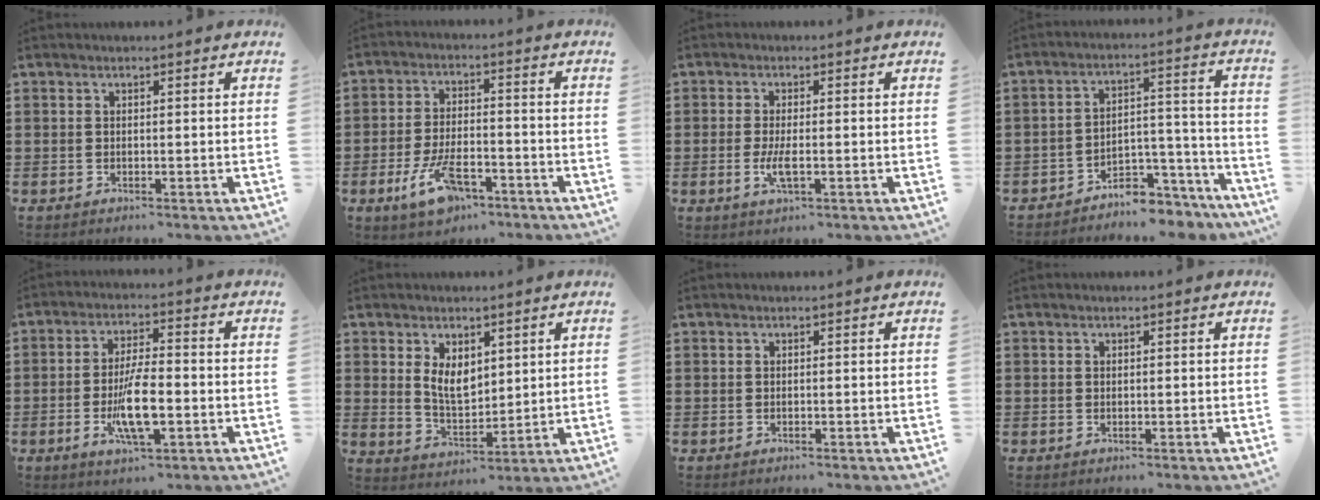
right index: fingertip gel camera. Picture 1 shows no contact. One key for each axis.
{"total": 8.6, "fx": -4.5, "fy": 3.7, "fz": 6.3, "tx": -0.136, "ty": 0.001, "tz": -0.082}
{"total": 3.6, "fx": -0.9, "fy": 0.9, "fz": 3.3, "tx": -0.070, "ty": -0.005, "tz": -0.020}
{"total": 5.5, "fx": -5.2, "fy": 1.4, "fz": 1.1, "tx": -0.017, "ty": 0.015, "tz": -0.102}
{"total": 8.6, "fx": -2.1, "fy": 2.7, "fz": 7.8, "tx": -0.155, "ty": -0.009, "tz": -0.037}
{"total": 5.5, "fx": 2.3, "fy": 3.3, "fz": 3.7, "tx": -0.074, "ty": 0.001, "tz": 0.041}
{"total": 0.0}
{"total": 0.0}